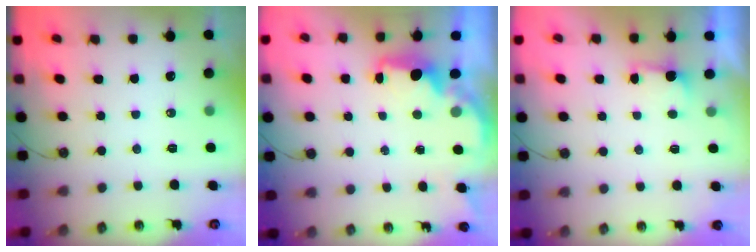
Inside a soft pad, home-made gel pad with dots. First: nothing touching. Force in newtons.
{"total": 2.7, "press": 2.6, "slide": 0.9}
{"total": 1.2, "press": 0.9, "slide": 0.8}